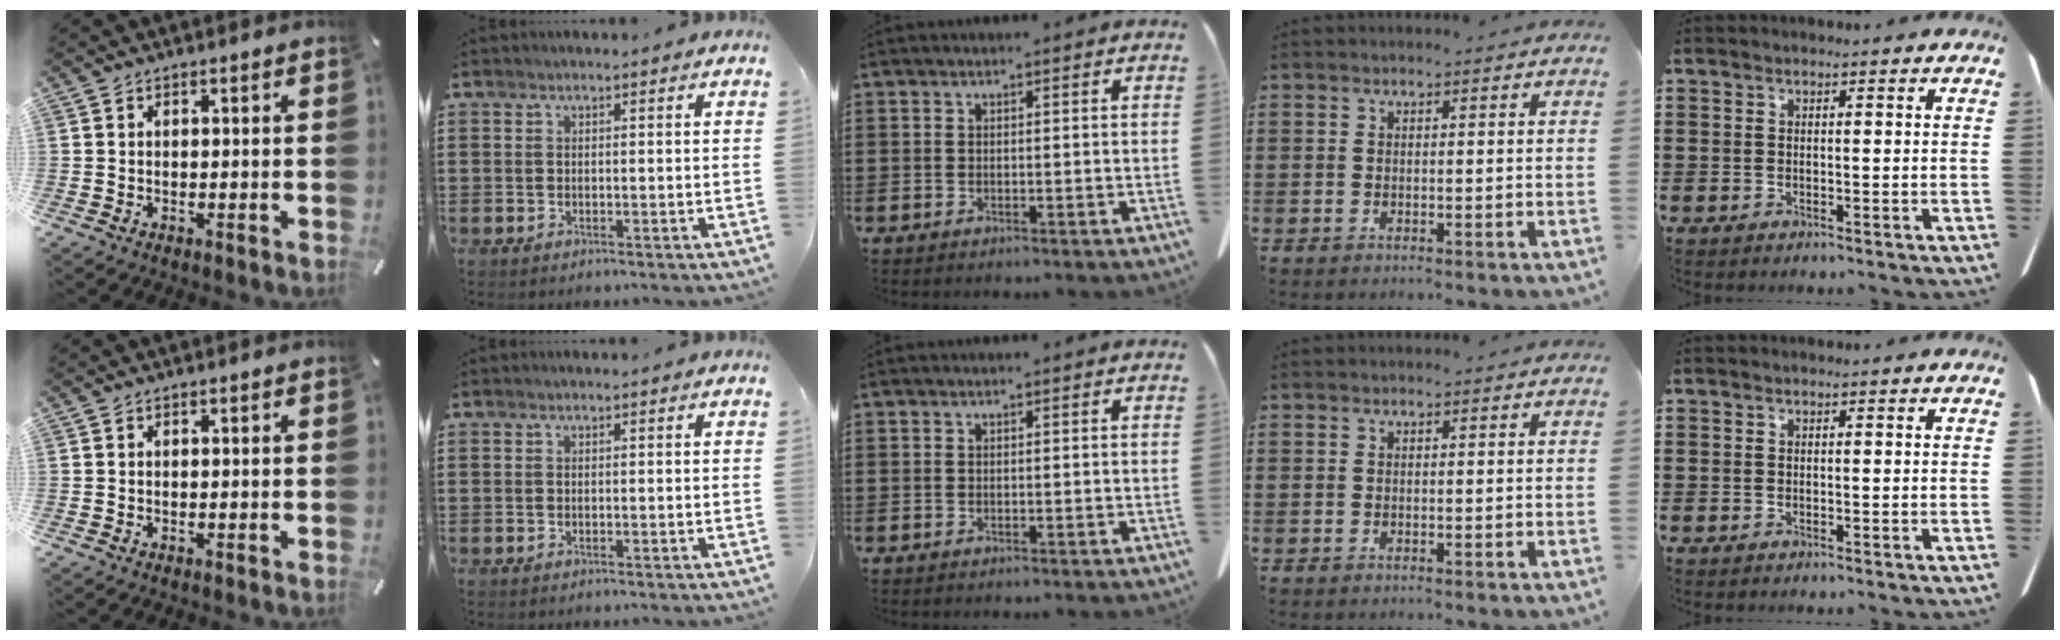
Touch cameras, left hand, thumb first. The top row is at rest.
{}